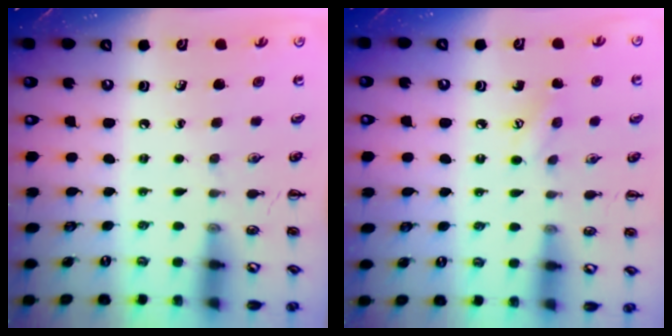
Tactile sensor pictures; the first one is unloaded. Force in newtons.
{"total": 6.4, "press": 6.2, "slide": 1.6}